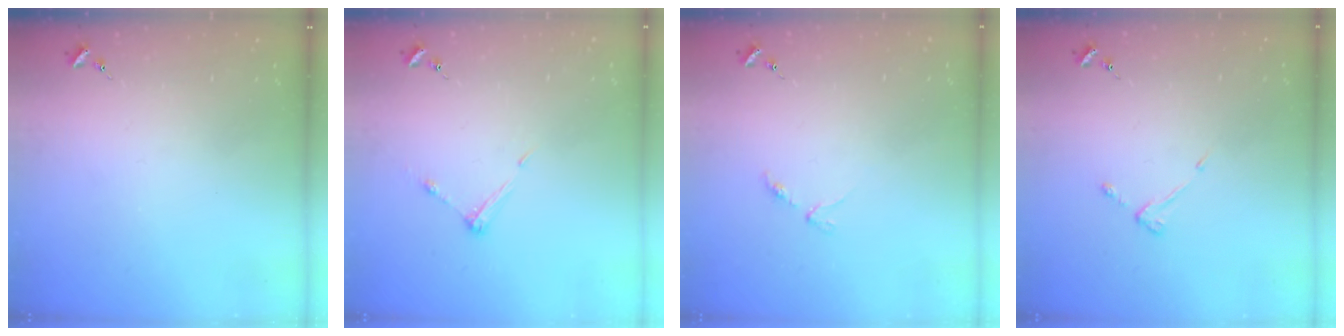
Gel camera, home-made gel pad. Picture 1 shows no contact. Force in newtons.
{"total": 5.3, "press": 5.2, "slide": 0.2}
{"total": 2.8, "press": 2.8, "slide": 0.5}
{"total": 3.5, "press": 3.4, "slide": 0.5}